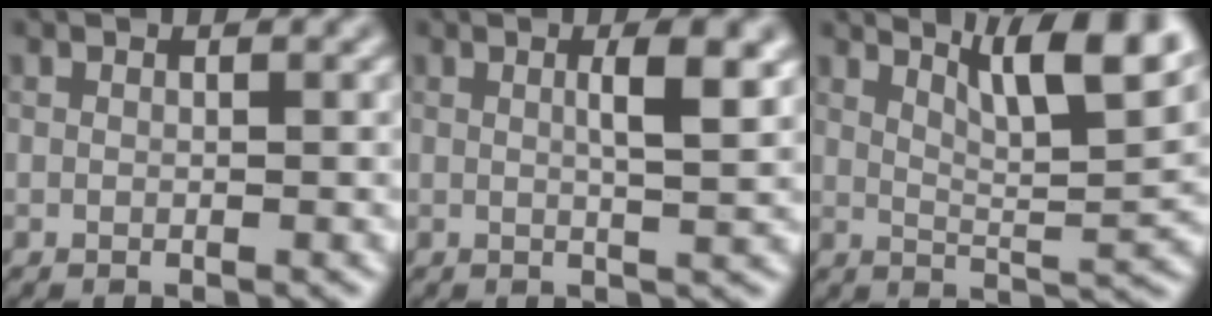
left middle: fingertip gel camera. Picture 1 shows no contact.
{"total": 3.9, "force": [0.9, 1.0, 3.7], "torque": [-0.049, 0.003, 0.011]}
{"total": 8.6, "force": [5.1, 1.9, 6.6], "torque": [-0.089, 0.008, 0.076]}